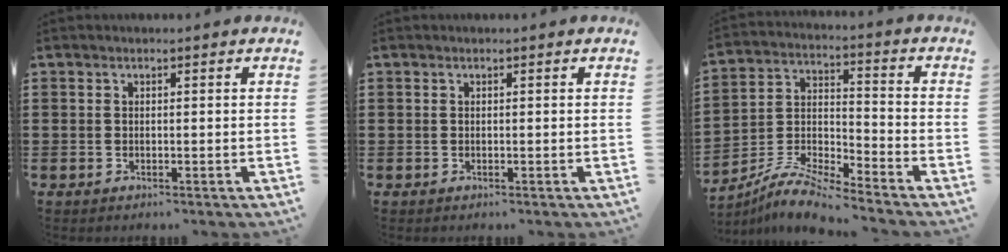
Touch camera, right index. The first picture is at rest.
{"total": 0.0}
{"total": 8.2, "force": [-7.8, 0.6, 2.3], "torque": [-0.059, 0.004, -0.159]}